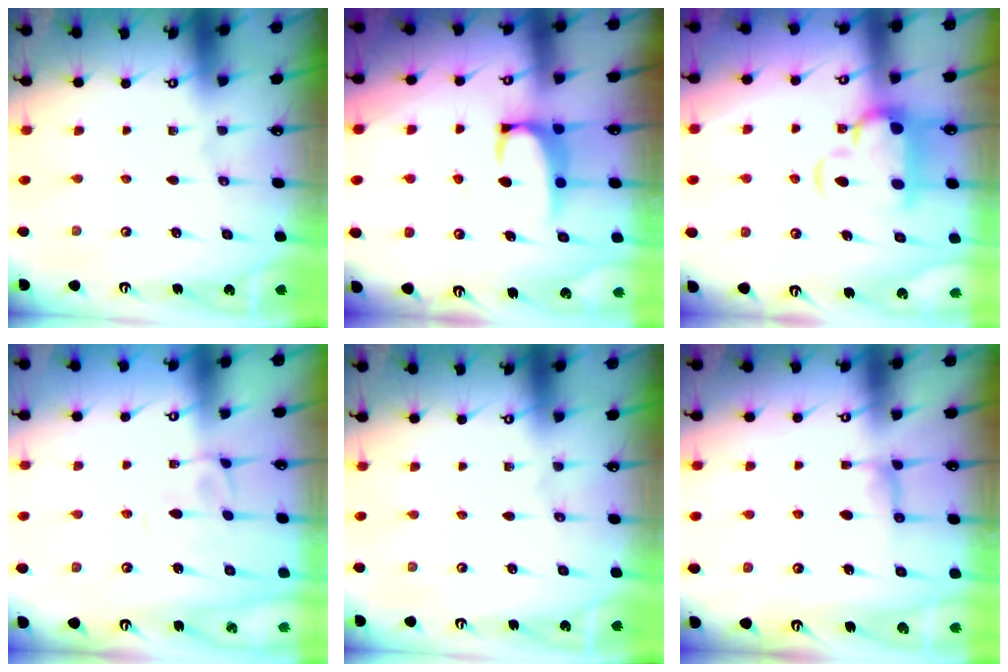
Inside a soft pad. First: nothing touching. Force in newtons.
{"total": 2.0, "press": 2.0, "slide": 0.3}
{"total": 4.6, "press": 4.3, "slide": 1.6}
{"total": 3.5, "press": 3.5, "slide": 0.1}
{"total": 0.0}
{"total": 3.9, "press": 3.9, "slide": 0.2}